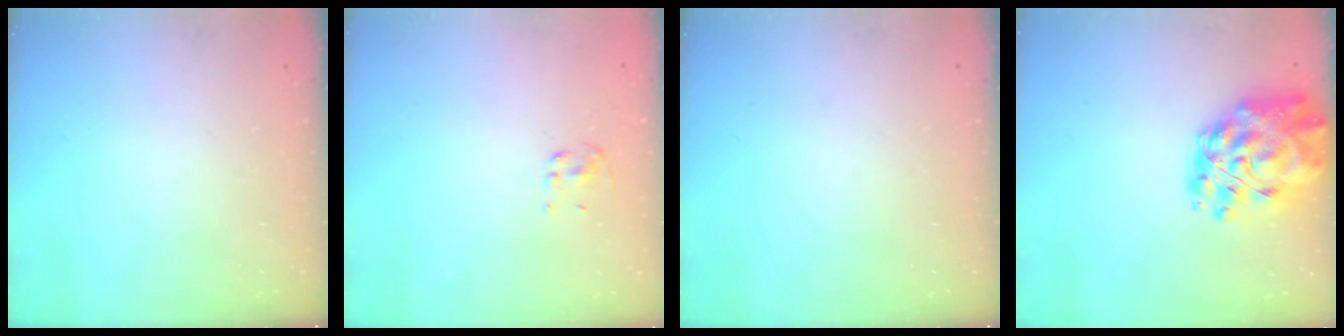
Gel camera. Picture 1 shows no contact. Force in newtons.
{"total": 3.5, "press": 3.1, "slide": 1.7}
{"total": 0.0}
{"total": 18.5, "press": 17.5, "slide": 6.1}